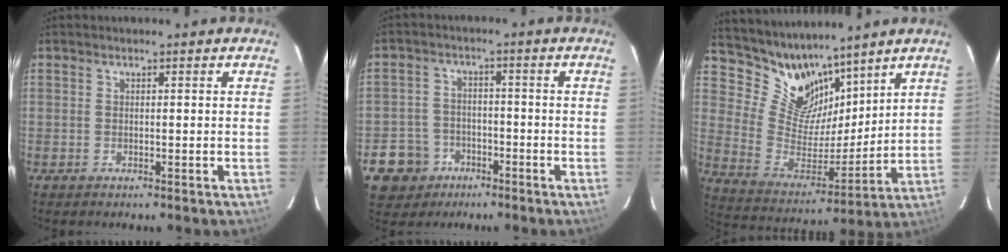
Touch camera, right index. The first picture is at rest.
{"total": 8.6, "force": [-4.3, 7.3, 1.4], "torque": [-0.056, 0.024, -0.061]}
{"total": 13.4, "force": [10.9, 6.4, 4.4], "torque": [-0.096, -0.009, 0.216]}